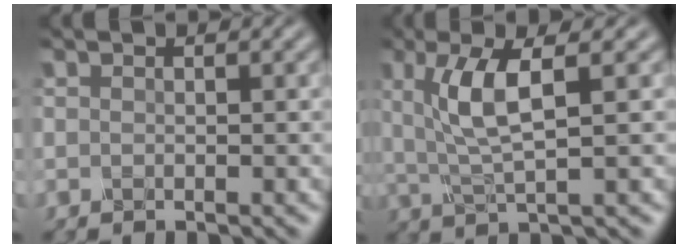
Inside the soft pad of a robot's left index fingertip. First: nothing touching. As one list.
[{"total": 4.8, "force": [1.3, 0.9, 4.6], "torque": [-0.097, 0.005, 0.030]}]